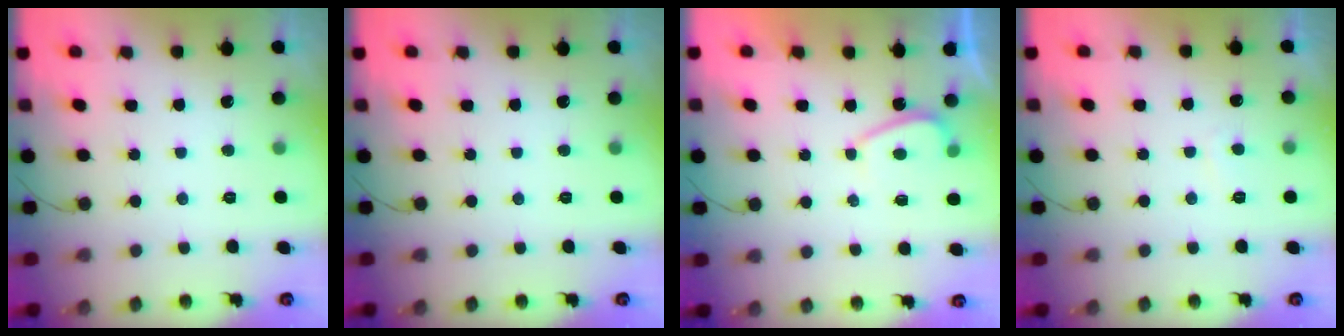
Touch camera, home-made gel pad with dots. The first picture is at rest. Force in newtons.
{"total": 0.0}
{"total": 2.2, "press": 2.1, "slide": 0.6}
{"total": 0.8, "press": 0.7, "slide": 0.5}